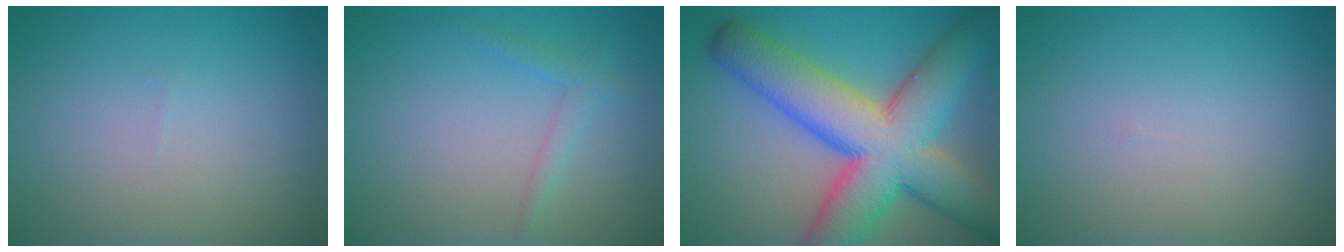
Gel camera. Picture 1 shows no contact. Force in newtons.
{"total": 1.5, "press": 1.5, "slide": 0.1}
{"total": 13.6, "press": 13.6, "slide": 0.6}
{"total": 0.0}